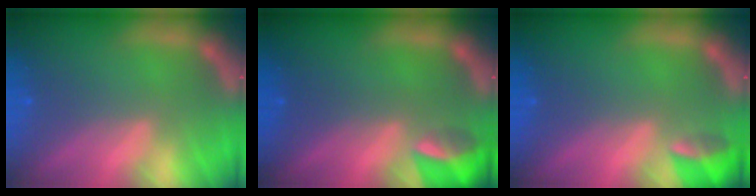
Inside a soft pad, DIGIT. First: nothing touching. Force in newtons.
{"total": 3.9}
{"total": 2.9}